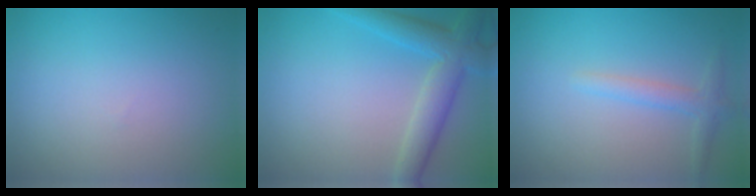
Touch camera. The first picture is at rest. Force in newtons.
{"total": 4.3, "press": 4.3, "slide": 0.0}
{"total": 1.7, "press": 1.7, "slide": 0.1}